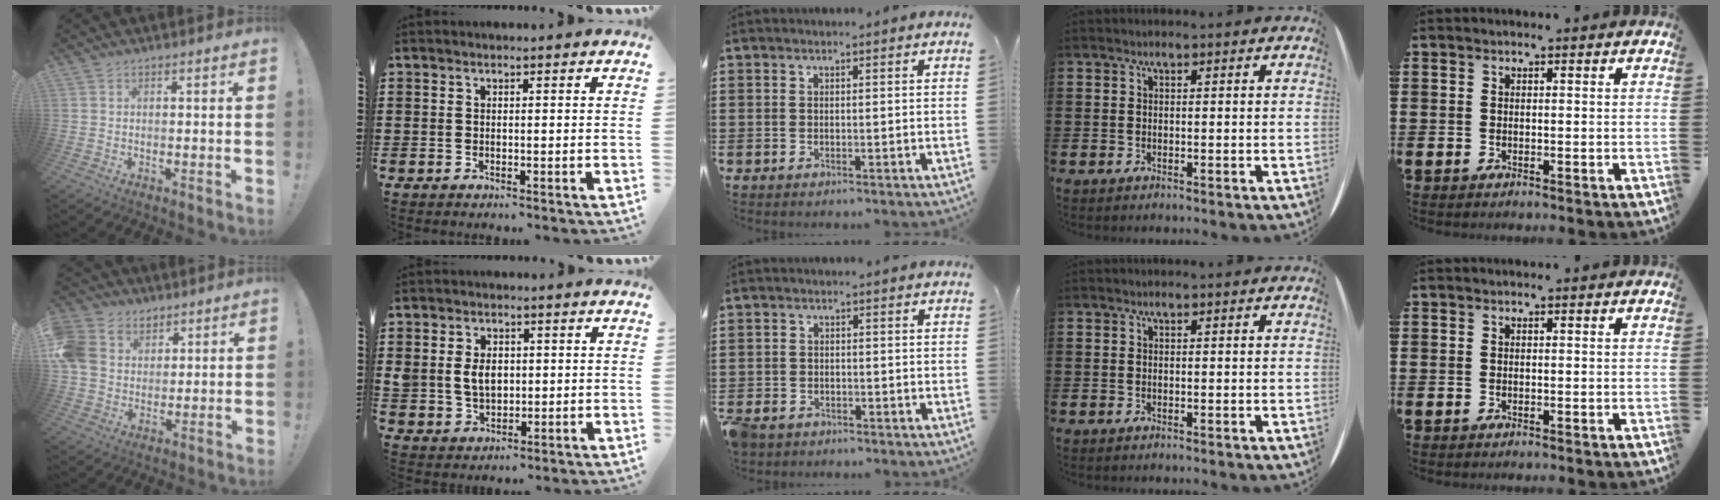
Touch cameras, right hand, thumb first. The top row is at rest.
{"thumb": {"total": 13.1, "force": [5.0, 11.0, 5.0], "torque": [-0.095, -0.018, 0.104]}, "index": {"total": 4.9, "force": [0.7, 3.7, 3.2], "torque": [-0.072, 0.007, 0.007]}, "middle": {"total": 2.2, "force": [-2.0, 0.9, 0.3], "torque": [-0.026, -0.005, -0.047]}}